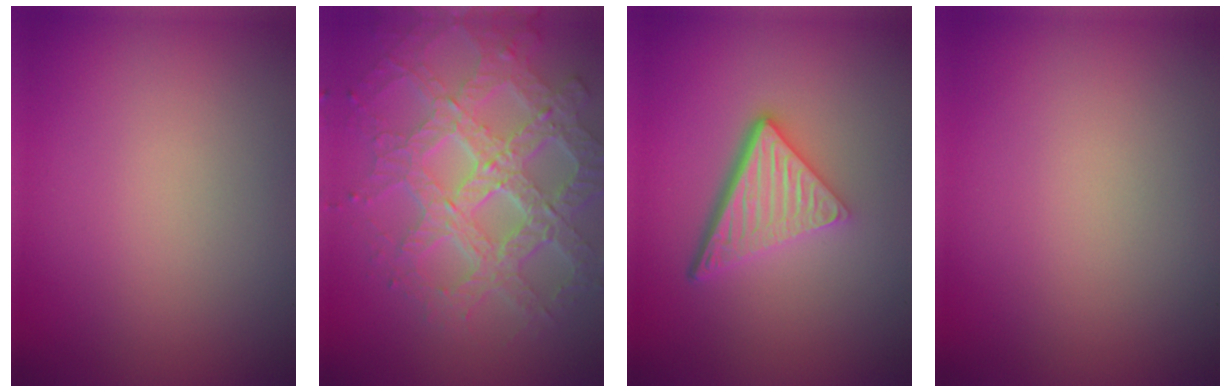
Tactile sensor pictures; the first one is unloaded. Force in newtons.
{"total": 8.0, "press": 6.1, "slide": 5.2}
{"total": 5.5, "press": 3.7, "slide": 4.0}
{"total": 0.0}